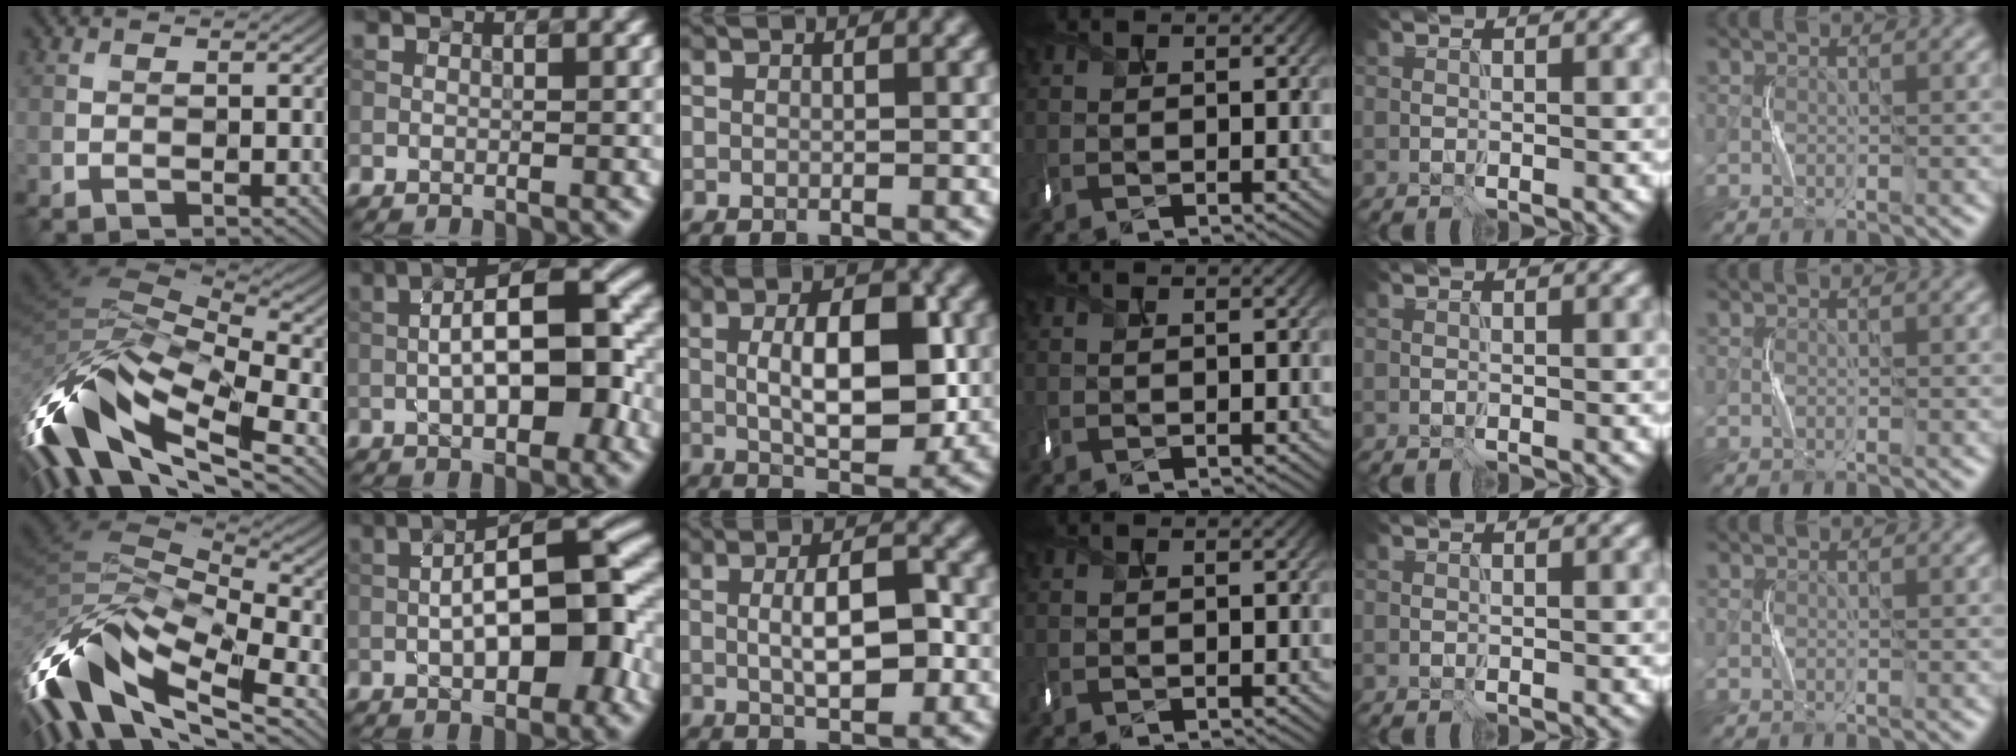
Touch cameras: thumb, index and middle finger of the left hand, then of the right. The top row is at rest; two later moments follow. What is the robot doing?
{"motion": "shake", "object": "box of matches"}